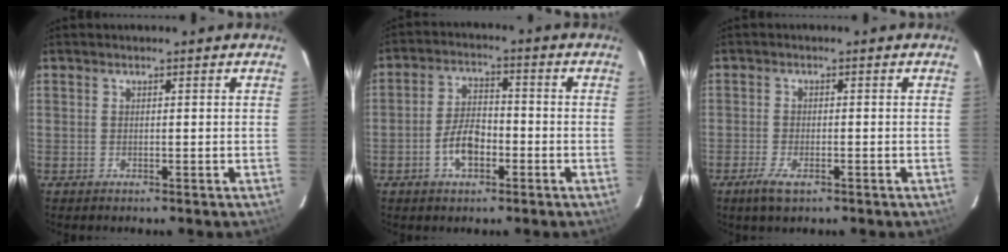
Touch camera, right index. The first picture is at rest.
{"total": 6.6, "force": [-2.8, 3.5, 4.9], "torque": [-0.098, 0.013, -0.046]}
{"total": 4.0, "force": [-2.5, 1.4, 2.8], "torque": [-0.069, -0.008, -0.047]}